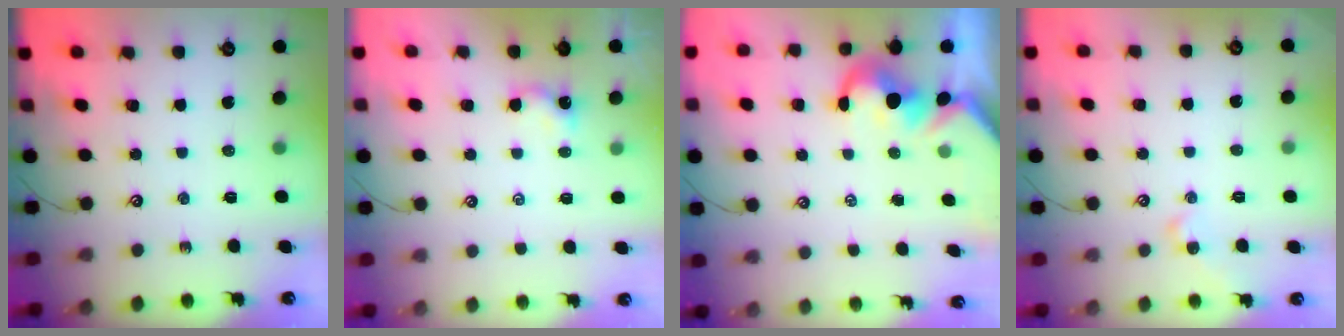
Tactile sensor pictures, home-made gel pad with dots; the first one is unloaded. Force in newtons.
{"total": 0.7, "press": 0.7, "slide": 0.3}
{"total": 3.0, "press": 2.8, "slide": 1.1}
{"total": 2.0, "press": 1.9, "slide": 0.6}